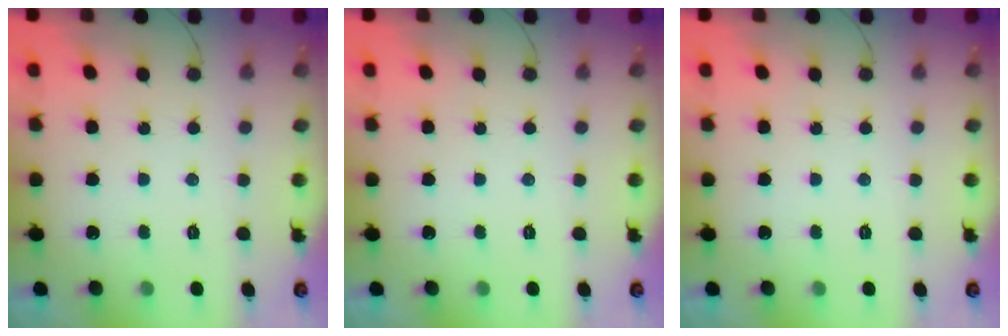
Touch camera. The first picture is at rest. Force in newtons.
{"total": 0.0}
{"total": 0.0}